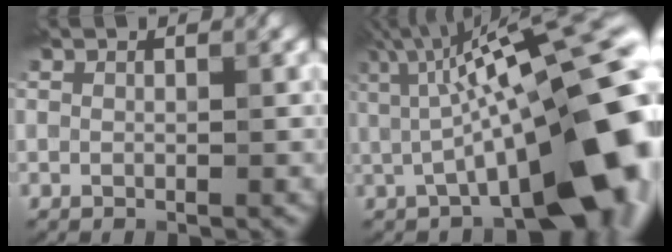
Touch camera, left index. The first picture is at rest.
{"total": 16.0, "force": [-0.7, 5.3, 15.1], "torque": [-0.198, 0.039, -0.013]}